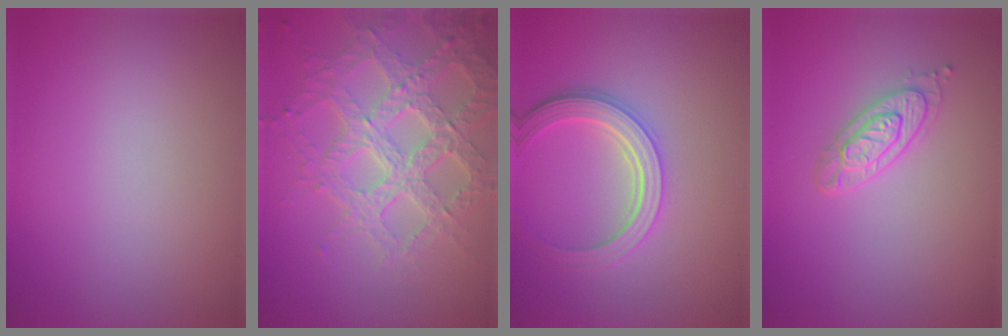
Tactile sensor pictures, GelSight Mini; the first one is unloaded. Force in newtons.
{"total": 7.1, "press": 5.1, "slide": 4.9}
{"total": 4.4, "press": 3.4, "slide": 2.7}
{"total": 2.6, "press": 2.4, "slide": 1.1}